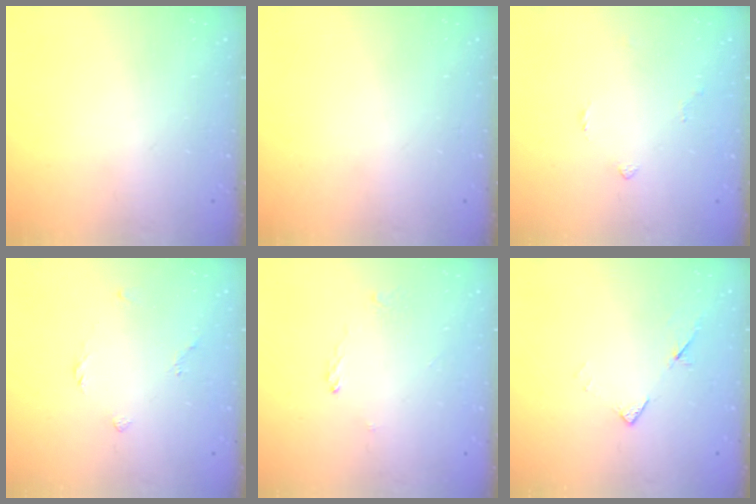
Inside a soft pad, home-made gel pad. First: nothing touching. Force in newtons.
{"total": 0.0}
{"total": 2.3, "press": 2.2, "slide": 0.6}
{"total": 2.1, "press": 2.0, "slide": 0.6}
{"total": 1.9, "press": 1.8, "slide": 0.5}
{"total": 6.9, "press": 6.8, "slide": 0.6}